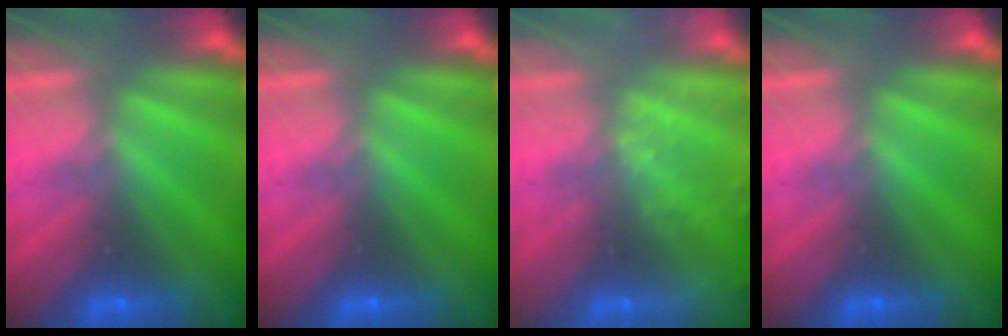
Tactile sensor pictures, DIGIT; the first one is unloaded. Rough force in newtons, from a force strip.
{"total": 0.0}
{"total": 2.4}
{"total": 0.0}